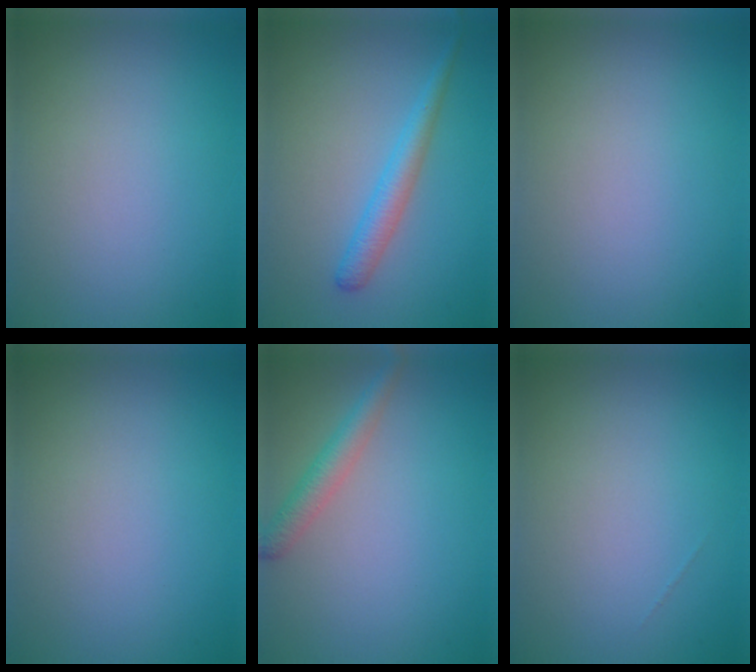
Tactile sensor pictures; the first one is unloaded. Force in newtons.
{"total": 2.7, "press": 2.6, "slide": 0.1}
{"total": 0.0}
{"total": 0.0}
{"total": 2.4, "press": 2.4, "slide": 0.1}
{"total": 0.0}